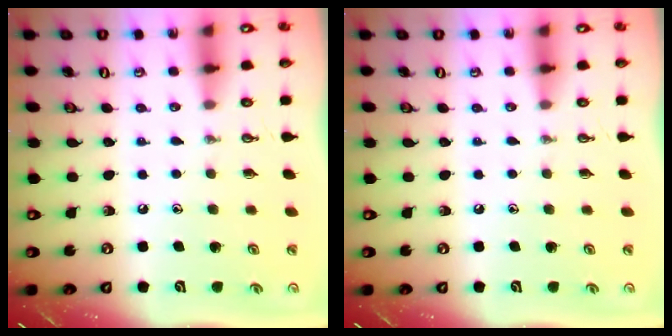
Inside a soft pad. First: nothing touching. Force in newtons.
{"total": 0.0}